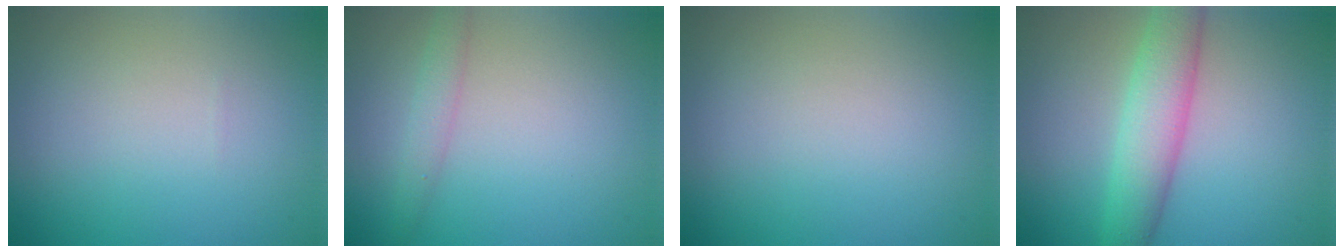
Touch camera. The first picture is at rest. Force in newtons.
{"total": 1.7, "press": 1.7, "slide": 0.1}
{"total": 0.0}
{"total": 5.2, "press": 5.2, "slide": 0.2}